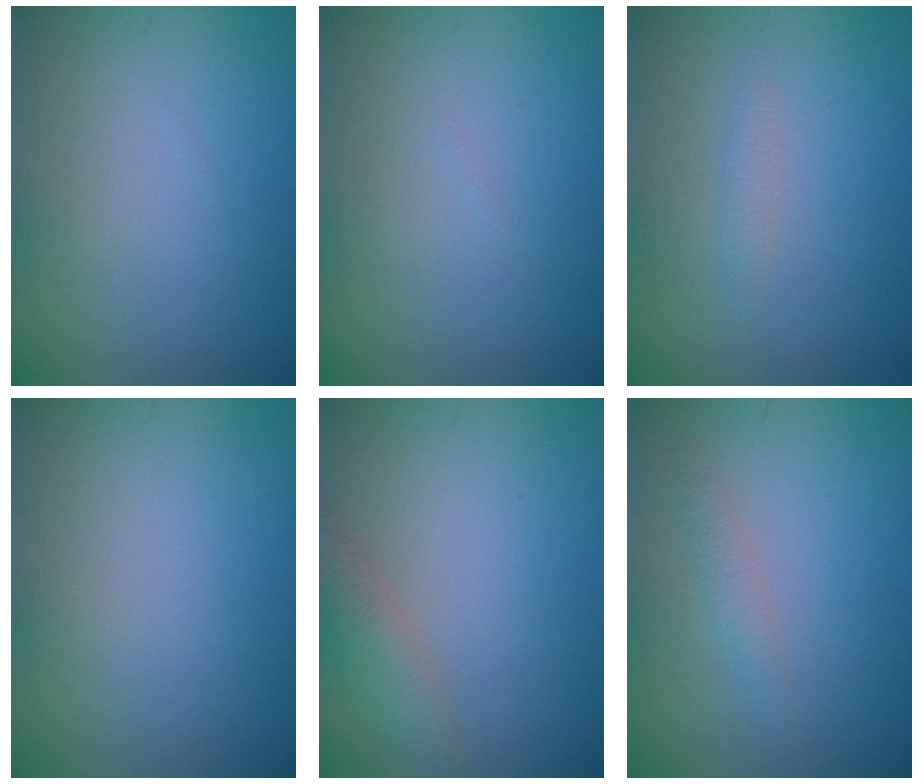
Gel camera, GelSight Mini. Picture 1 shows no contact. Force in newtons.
{"total": 0.0}
{"total": 0.9, "press": 0.9, "slide": 0.0}
{"total": 0.0}
{"total": 2.5, "press": 2.5, "slide": 0.2}
{"total": 1.2, "press": 1.2, "slide": 0.0}